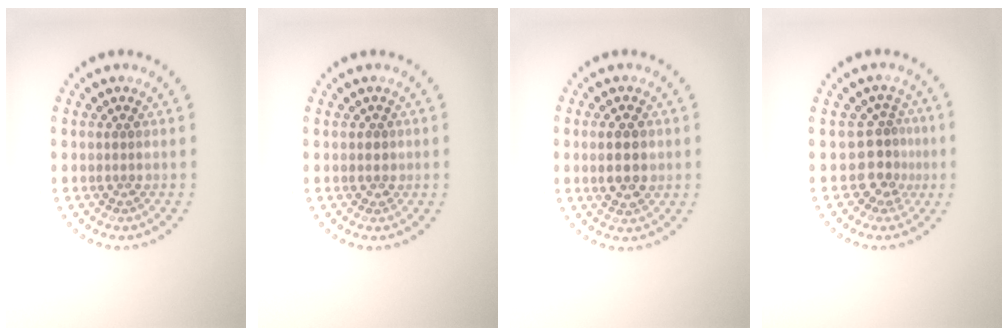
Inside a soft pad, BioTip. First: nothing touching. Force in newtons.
{"total": 0.7, "press": 0.5, "slide": 0.5}
{"total": 3.2, "press": 3.2, "slide": 0.3}
{"total": 2.9, "press": 2.1, "slide": 2.0}